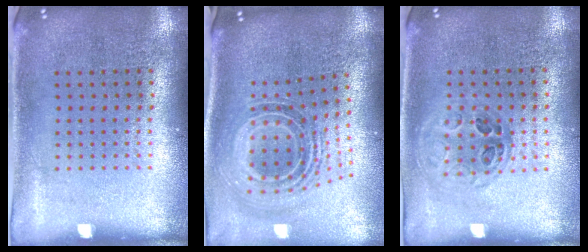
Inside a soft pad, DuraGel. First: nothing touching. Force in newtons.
{"total": 1.7, "press": 1.3, "slide": 1.0}
{"total": 1.0, "press": 0.9, "slide": 0.4}